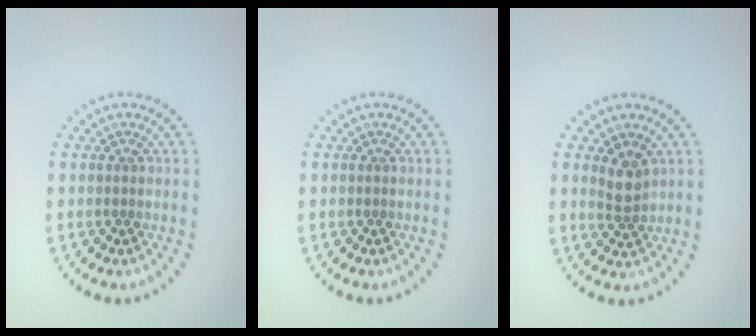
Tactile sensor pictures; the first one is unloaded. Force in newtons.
{"total": 0.0}
{"total": 2.0, "press": 1.7, "slide": 1.0}